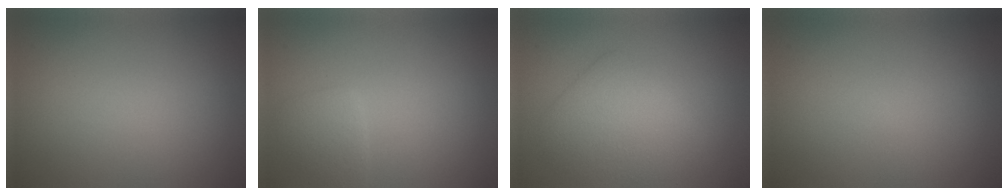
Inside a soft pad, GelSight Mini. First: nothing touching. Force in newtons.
{"total": 1.8, "press": 1.8, "slide": 0.0}
{"total": 4.3, "press": 4.3, "slide": 0.2}
{"total": 0.0}